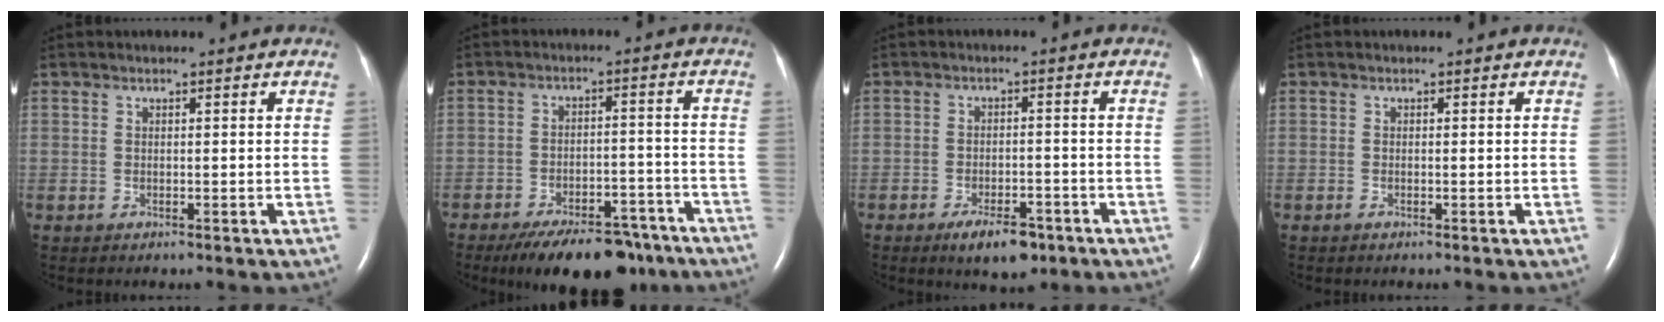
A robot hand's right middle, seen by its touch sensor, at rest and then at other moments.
{"total": 14.2, "force": [-11.2, 5.4, 6.9], "torque": [-0.081, 0.008, -0.161]}
{"total": 6.1, "force": [-4.0, 2.3, 4.0], "torque": [-0.069, -0.003, -0.057]}
{"total": 0.0}